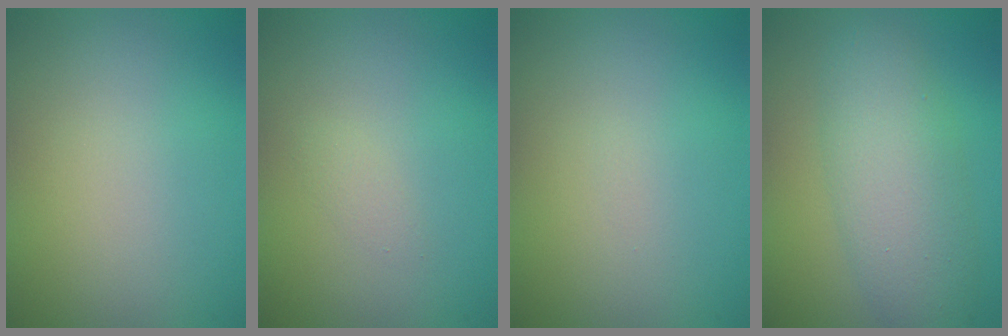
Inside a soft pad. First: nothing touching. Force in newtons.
{"total": 0.7, "press": 0.7, "slide": 0.0}
{"total": 0.0}
{"total": 5.5, "press": 5.5, "slide": 0.1}